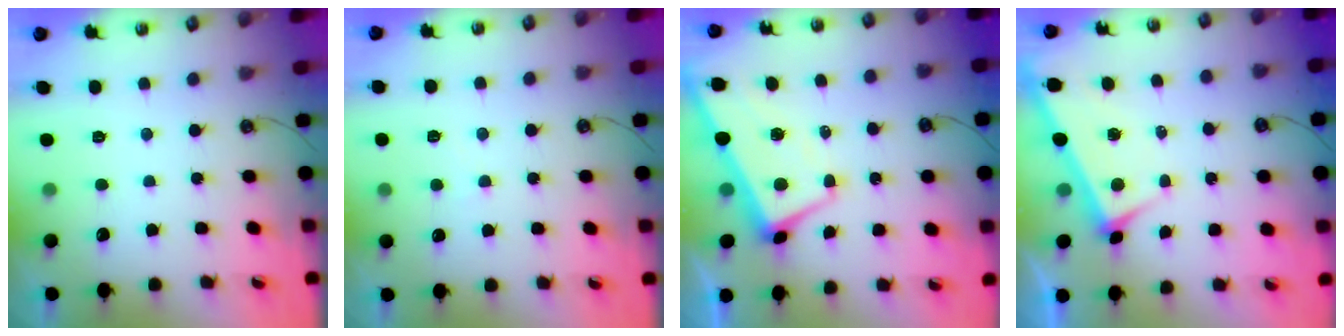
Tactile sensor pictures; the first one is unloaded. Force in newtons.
{"total": 1.3, "press": 1.3, "slide": 0.4}
{"total": 0.9, "press": 0.2, "slide": 0.9}
{"total": 4.8, "press": 4.8, "slide": 0.5}